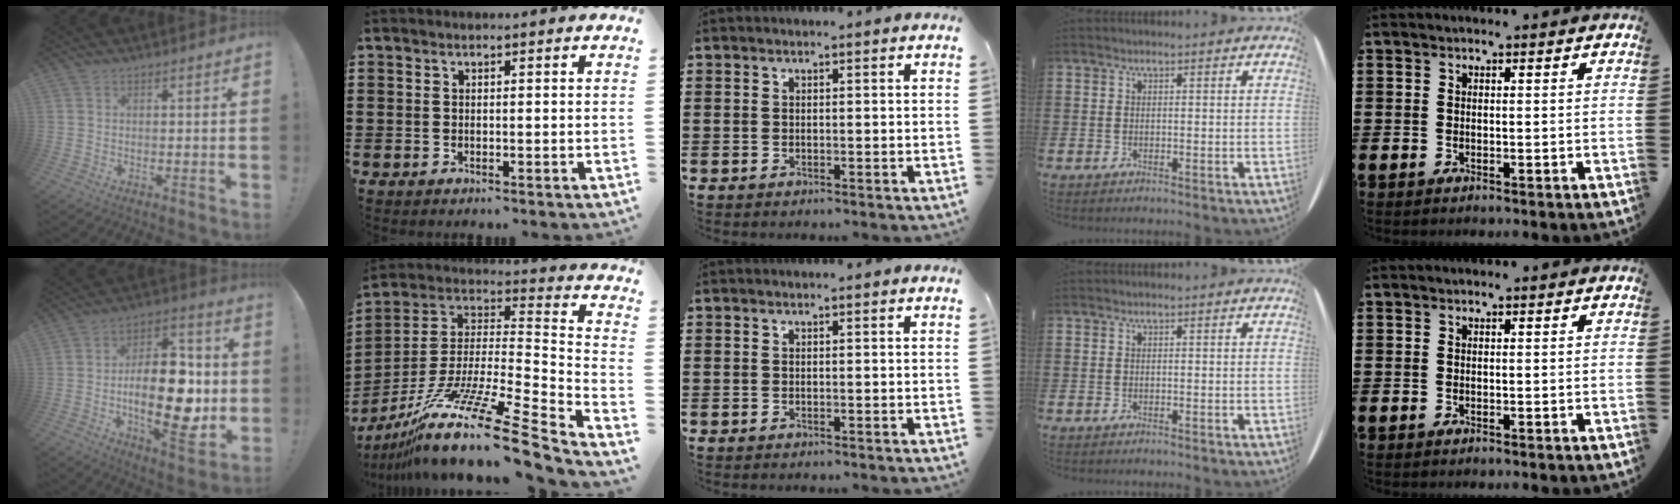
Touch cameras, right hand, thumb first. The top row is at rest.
{"thumb": {"total": 22.4, "force": [-2.1, 10.9, 19.4], "torque": [-0.317, 0.005, -0.033]}, "index": {"total": 15.8, "force": [-11.7, 1.0, 10.6], "torque": [-0.199, 0.018, -0.213]}}